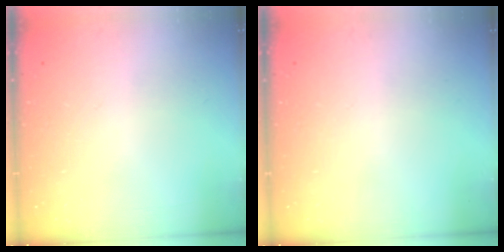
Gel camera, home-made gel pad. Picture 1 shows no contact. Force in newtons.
{"total": 0.0}